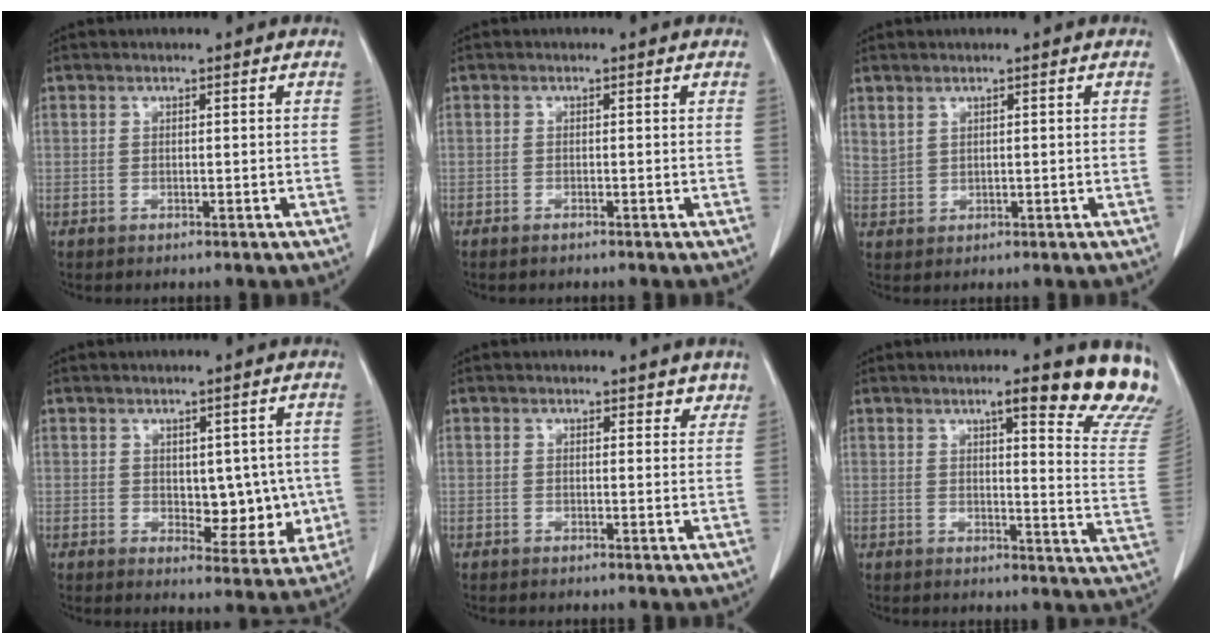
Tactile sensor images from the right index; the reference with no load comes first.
{"total": 0.8, "force": [-0.7, 0.1, 0.3], "torque": [-0.008, -0.001, -0.011]}
{"total": 1.7, "force": [1.4, 0.8, 0.5], "torque": [-0.009, 0.005, 0.035]}
{"total": 7.2, "force": [0.0, 4.2, 5.9], "torque": [-0.055, 0.003, 0.013]}
{"total": 2.6, "force": [2.1, 1.5, 0.5], "torque": [0.015, -0.003, 0.014]}
{"total": 15.6, "force": [12.6, 1.3, 9.1], "torque": [-0.089, -0.060, 0.133]}